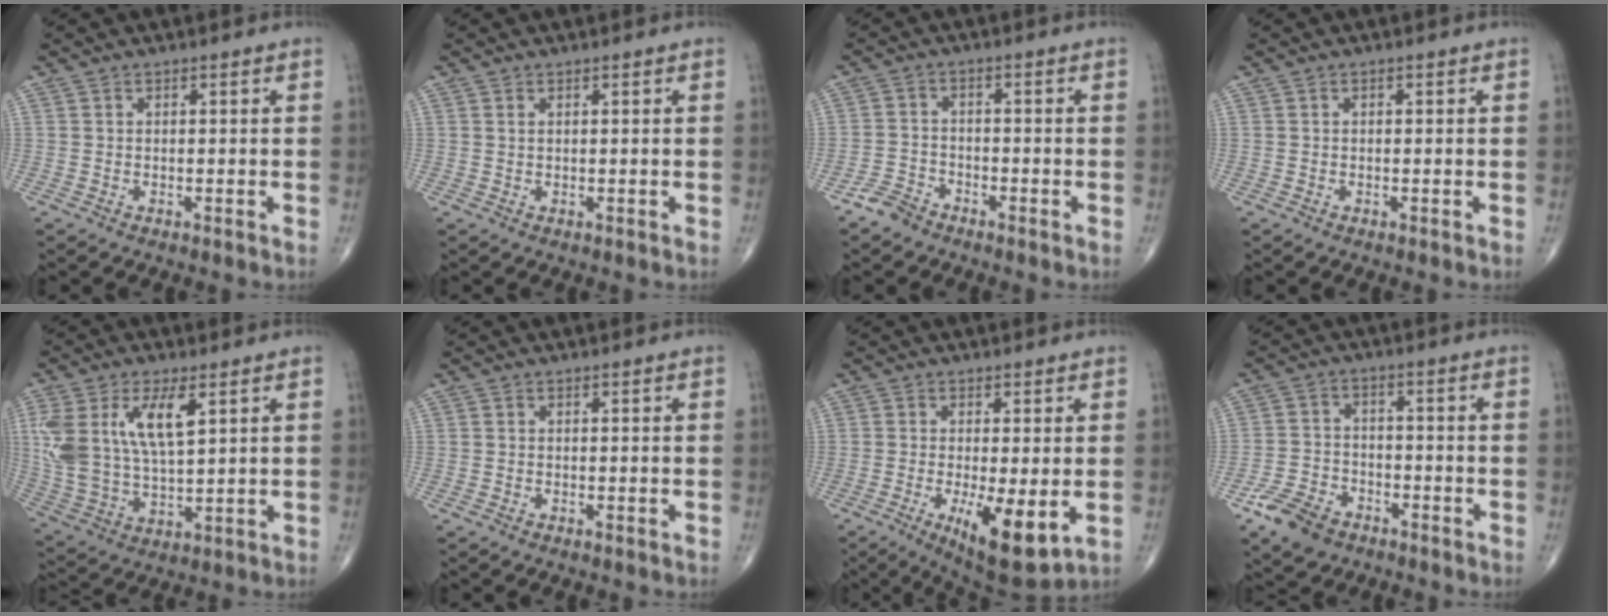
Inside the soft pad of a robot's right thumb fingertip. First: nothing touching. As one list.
[{"total": 0.6, "force": [0.3, 0.3, 0.4], "torque": [-0.009, 0.004, 0.008]}, {"total": 3.7, "force": [-3.0, 1.9, 0.7], "torque": [-0.010, 0.012, -0.062]}, {"total": 0.0}, {"total": 15.4, "force": [5.3, 7.0, 12.7], "torque": [-0.264, -0.013, 0.111]}, {"total": 0.0}, {"total": 10.8, "force": [-2.6, 3.4, 9.9], "torque": [-0.159, -0.026, -0.035]}, {"total": 8.2, "force": [-5.2, 5.2, 3.7], "torque": [-0.063, 0.021, -0.098]}]